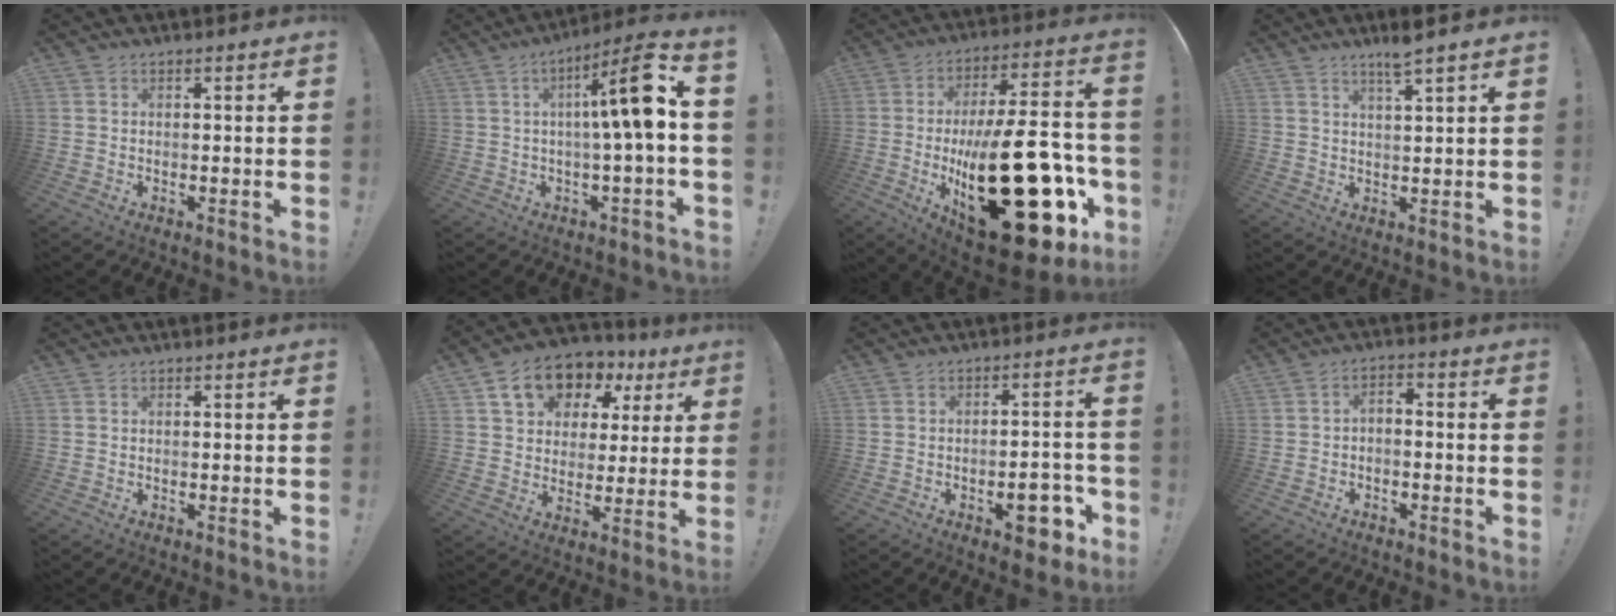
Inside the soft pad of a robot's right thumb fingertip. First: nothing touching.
{"total": 13.8, "force": [1.9, 1.0, 13.6], "torque": [-0.209, -0.003, 0.010]}
{"total": 38.5, "force": [-7.9, 16.3, 33.9], "torque": [-0.529, 0.033, -0.087]}
{"total": 5.4, "force": [4.0, -0.4, 3.5], "torque": [-0.051, -0.021, 0.062]}
{"total": 0.0}
{"total": 14.0, "force": [7.3, 10.1, 6.5], "torque": [-0.098, -0.037, 0.140]}
{"total": 10.1, "force": [-4.8, 5.0, 7.3], "torque": [-0.063, 0.025, -0.078]}
{"total": 3.3, "force": [-2.6, 1.2, 1.7], "torque": [-0.033, 0.004, -0.051]}